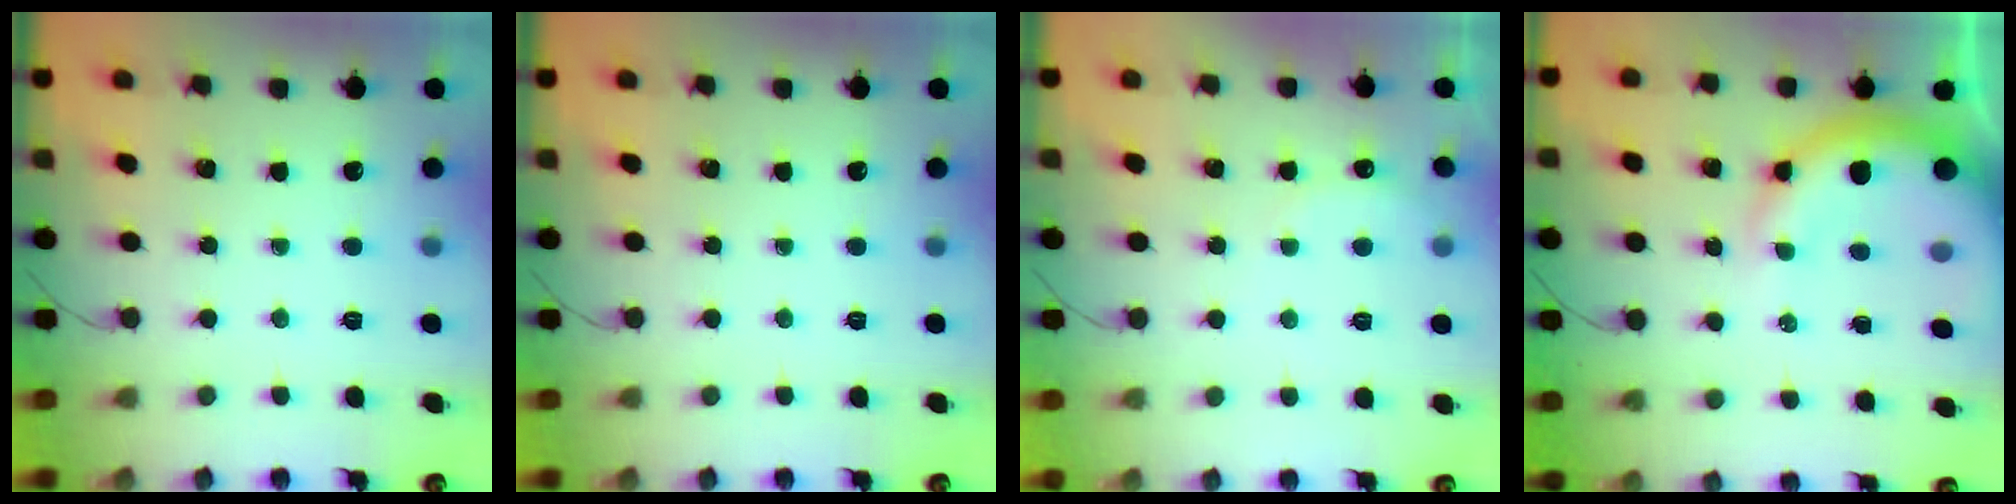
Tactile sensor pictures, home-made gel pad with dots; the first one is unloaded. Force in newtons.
{"total": 0.0}
{"total": 5.4, "press": 5.4, "slide": 0.9}
{"total": 15.3, "press": 14.9, "slide": 3.5}